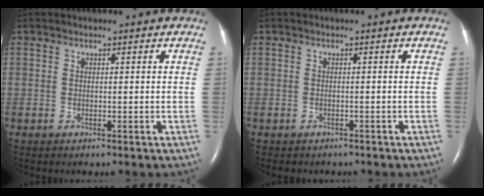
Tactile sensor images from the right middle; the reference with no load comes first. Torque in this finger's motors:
{"motor_torque": [0.02, 0.01, -0.01, -0.01]}